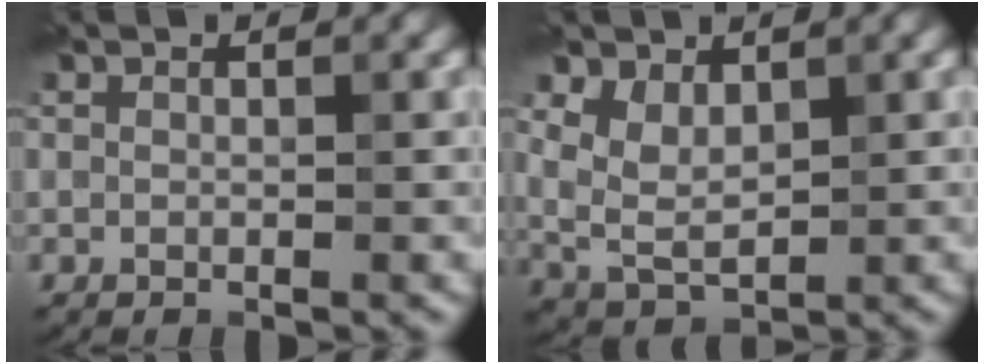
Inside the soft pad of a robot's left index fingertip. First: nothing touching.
{"total": 3.7, "force": [1.5, 2.3, 2.5], "torque": [-0.061, 0.001, 0.029]}